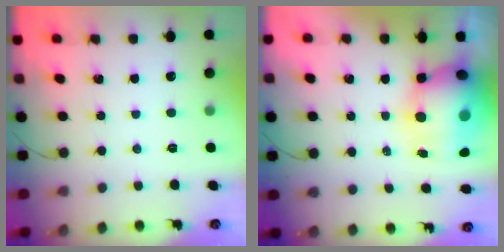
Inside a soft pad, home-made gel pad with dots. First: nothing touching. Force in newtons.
{"total": 17.9, "press": 15.8, "slide": 8.4}